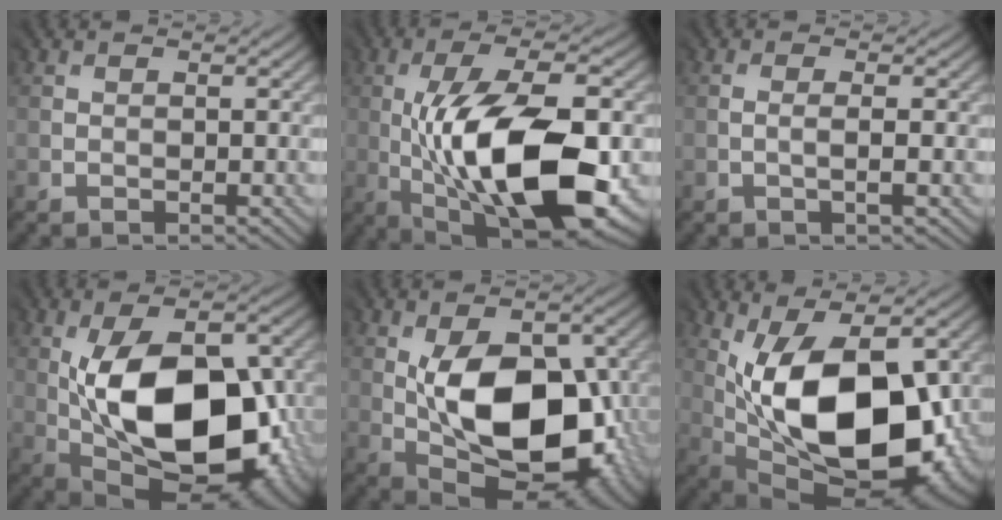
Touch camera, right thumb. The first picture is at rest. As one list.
[{"total": 13.7, "force": [-2.9, 5.0, 12.4], "torque": [-0.211, 0.012, -0.052]}, {"total": 1.1, "force": [-0.6, -0.7, 0.5], "torque": [-0.014, 0.001, -0.014]}, {"total": 14.7, "force": [-1.2, 7.8, 12.4], "torque": [-0.196, 0.002, -0.017]}, {"total": 13.0, "force": [-0.7, 7.2, 10.9], "torque": [-0.160, -0.006, -0.007]}, {"total": 16.1, "force": [0.0, 8.4, 13.8], "torque": [-0.228, -0.008, -0.005]}]